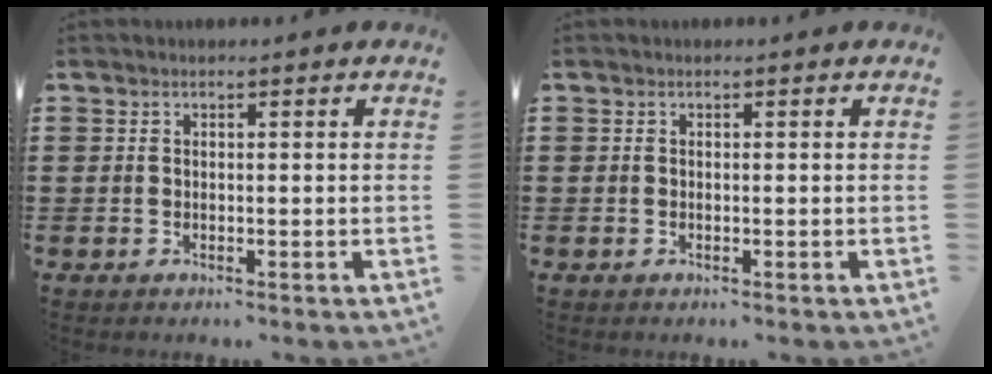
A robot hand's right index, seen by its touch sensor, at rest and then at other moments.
{"total": 0.0}